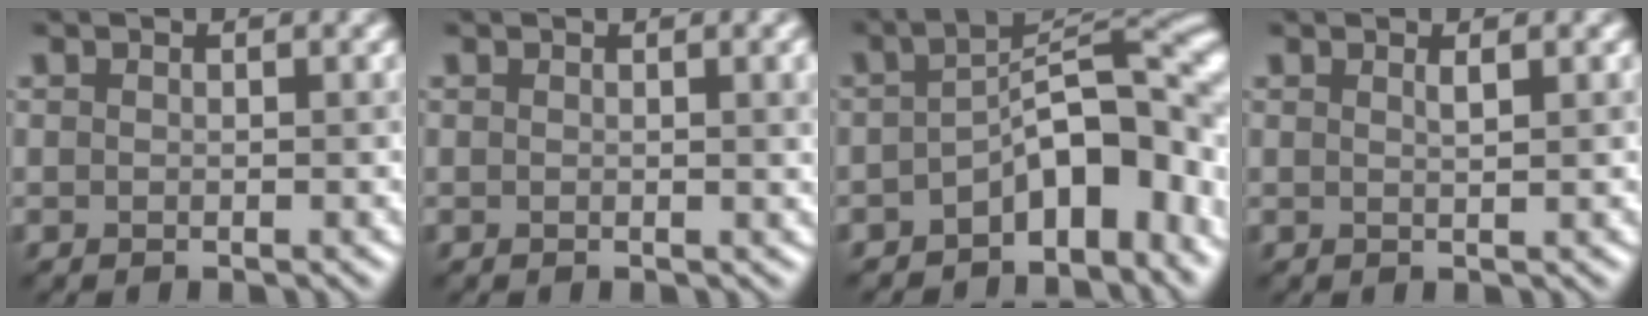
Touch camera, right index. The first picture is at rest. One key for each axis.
{"total": 2.6, "fx": 0.4, "fy": 0.9, "fz": 2.4, "tx": -0.016, "ty": 0.009, "tz": 0.001}
{"total": 8.7, "fx": -3.2, "fy": 3.9, "fz": 7.1, "tx": -0.082, "ty": 0.018, "tz": -0.057}
{"total": 0.8, "fx": 0.5, "fy": 0.2, "fz": 0.6, "tx": -0.002, "ty": 0.007, "tz": 0.008}